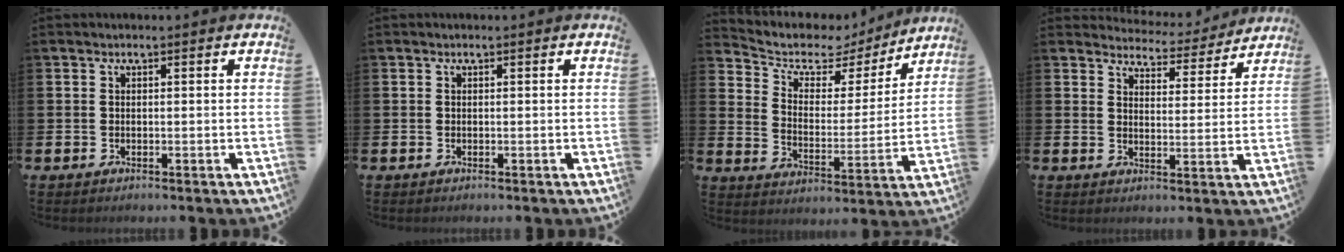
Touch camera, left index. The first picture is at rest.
{"total": 0.0}
{"total": 6.5, "force": [5.3, 3.2, 2.0], "torque": [-0.067, -0.039, 0.085]}
{"total": 4.6, "force": [4.5, 1.0, 0.1], "torque": [-0.009, -0.039, 0.073]}